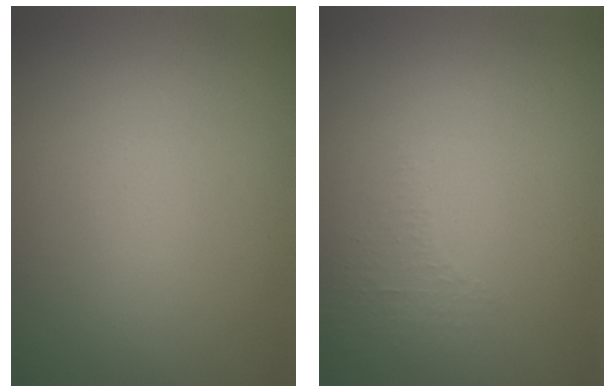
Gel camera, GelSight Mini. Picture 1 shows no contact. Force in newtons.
{"total": 0.8, "press": 0.4, "slide": 0.7}